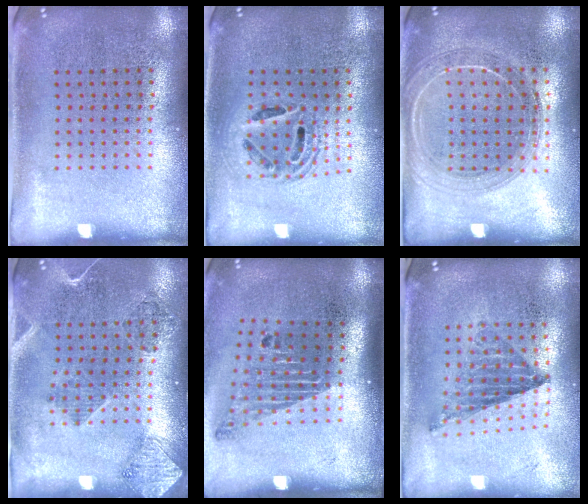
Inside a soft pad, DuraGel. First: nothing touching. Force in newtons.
{"total": 1.5, "press": 1.3, "slide": 0.8}
{"total": 1.7, "press": 1.6, "slide": 0.5}
{"total": 1.9, "press": 1.6, "slide": 0.9}
{"total": 1.8, "press": 1.2, "slide": 1.4}
{"total": 0.8, "press": 0.8, "slide": 0.1}